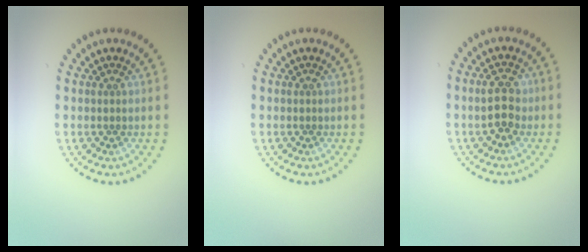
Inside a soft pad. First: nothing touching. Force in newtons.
{"total": 0.0}
{"total": 3.0, "press": 3.0, "slide": 0.2}